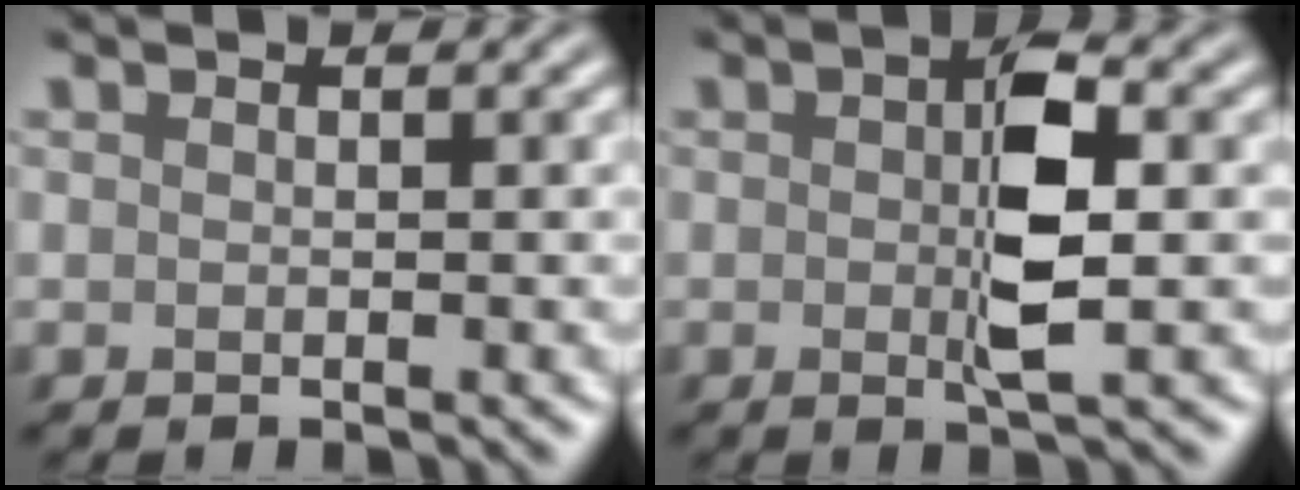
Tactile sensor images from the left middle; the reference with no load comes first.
{"total": 4.9, "force": [0.1, 1.5, 4.6], "torque": [-0.079, 0.004, -0.001]}